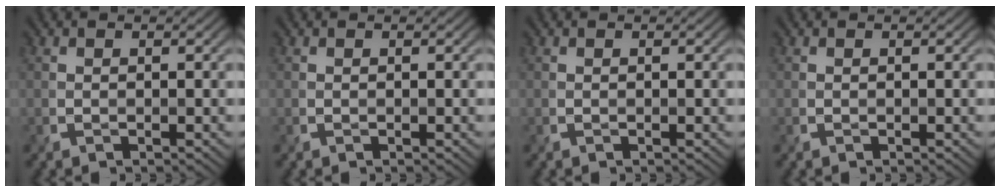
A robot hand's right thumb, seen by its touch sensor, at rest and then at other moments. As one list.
[{"total": 0.0}, {"total": 0.0}, {"total": 0.0}]